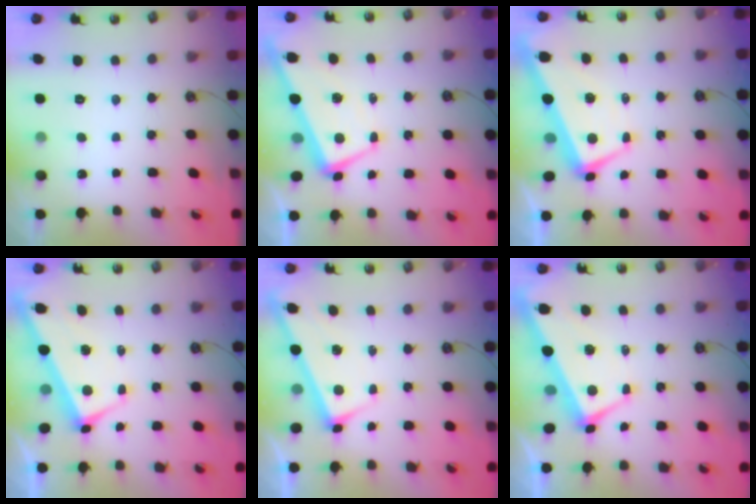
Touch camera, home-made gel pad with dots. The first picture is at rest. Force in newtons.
{"total": 0.9, "press": 0.5, "slide": 0.7}
{"total": 2.0, "press": 1.6, "slide": 1.2}
{"total": 3.0, "press": 2.9, "slide": 0.9}
{"total": 3.5, "press": 3.5, "slide": 0.2}
{"total": 1.4, "press": 0.9, "slide": 1.0}